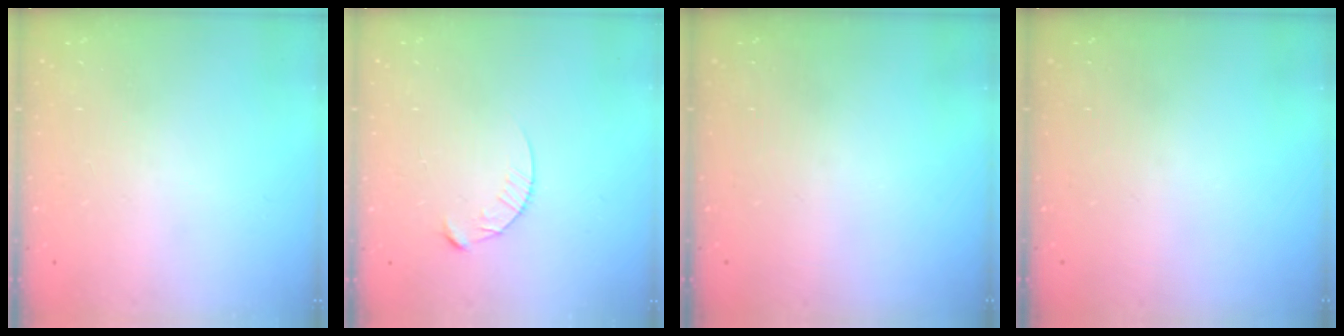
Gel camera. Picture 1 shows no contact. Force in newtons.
{"total": 4.3, "press": 4.3, "slide": 0.4}
{"total": 0.0}
{"total": 0.0}